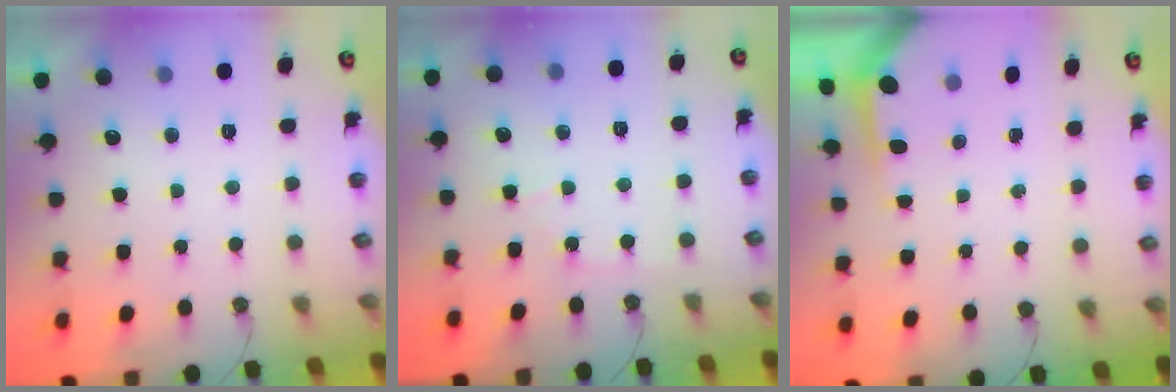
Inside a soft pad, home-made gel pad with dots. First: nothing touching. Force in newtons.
{"total": 4.6, "press": 4.5, "slide": 0.7}
{"total": 3.6, "press": 3.6, "slide": 0.4}